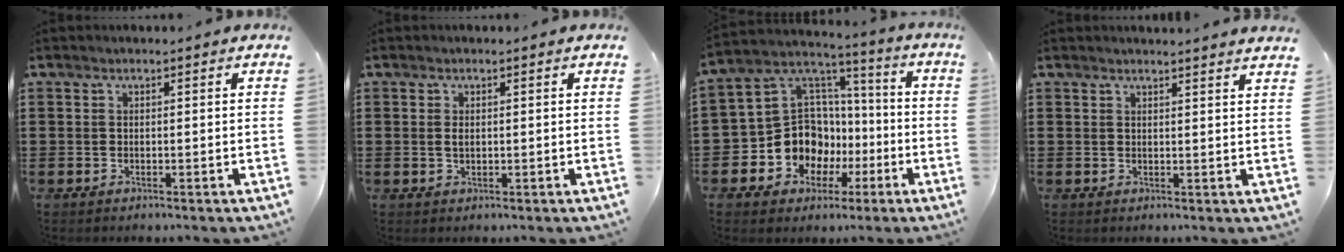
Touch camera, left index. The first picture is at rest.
{"total": 1.1, "force": [0.2, 0.5, 1.0], "torque": [-0.022, 0.003, 0.002]}
{"total": 12.5, "force": [-4.2, 10.9, 4.3], "torque": [-0.128, 0.008, -0.071]}
{"total": 1.9, "force": [1.8, -0.4, 0.4], "torque": [-0.010, -0.002, 0.035]}